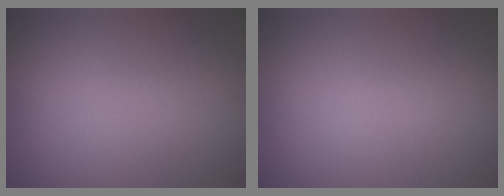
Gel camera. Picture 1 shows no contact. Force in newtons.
{"total": 0.0}